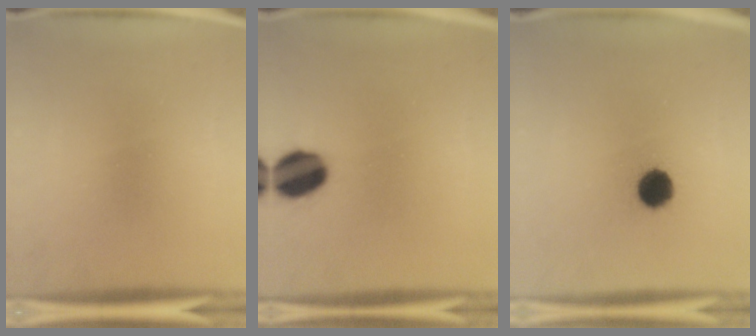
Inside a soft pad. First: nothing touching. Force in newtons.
{"total": 10.4}
{"total": 7.2}